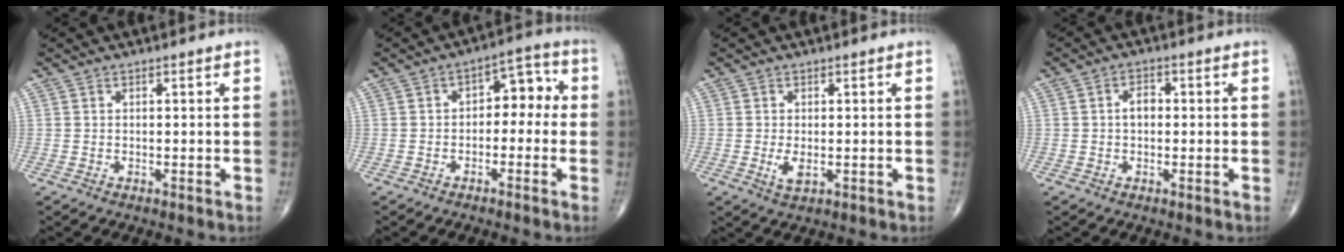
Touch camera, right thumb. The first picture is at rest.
{"total": 6.9, "force": [-0.7, 4.5, 5.1], "torque": [-0.038, 0.039, -0.021]}
{"total": 2.5, "force": [-0.4, 1.2, 2.2], "torque": [-0.045, -0.007, -0.005]}
{"total": 2.7, "force": [0.0, 1.8, 2.0], "torque": [-0.027, 0.009, -0.005]}